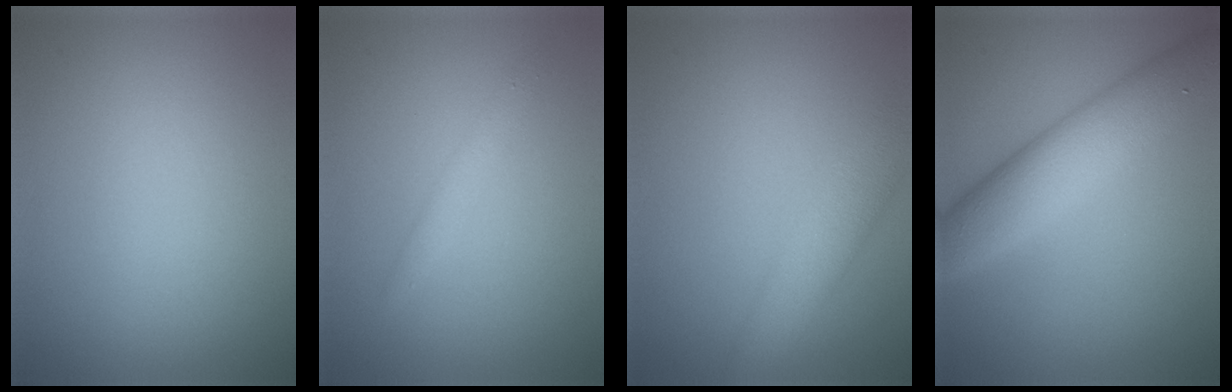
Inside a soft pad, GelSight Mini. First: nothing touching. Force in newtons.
{"total": 1.4, "press": 1.4, "slide": 0.1}
{"total": 4.9, "press": 4.9, "slide": 0.3}
{"total": 7.0, "press": 7.0, "slide": 0.2}